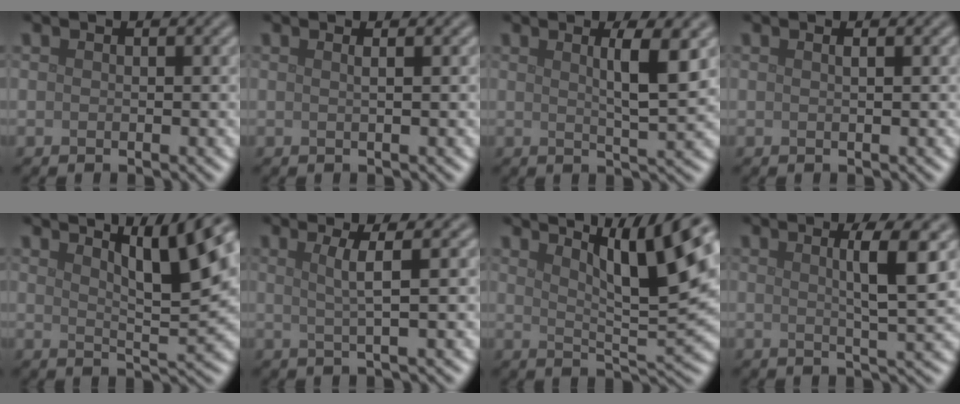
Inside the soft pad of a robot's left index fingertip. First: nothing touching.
{"total": 1.2, "force": [0.4, 0.5, 1.0], "torque": [-0.008, 0.000, -0.005]}
{"total": 4.0, "force": [1.3, 0.6, 3.7], "torque": [-0.057, -0.002, 0.020]}
{"total": 0.8, "force": [0.3, 0.3, 0.7], "torque": [-0.005, 0.002, 0.000]}
{"total": 8.6, "force": [4.7, 2.0, 6.9], "torque": [-0.075, 0.022, 0.070]}
{"total": 2.6, "force": [0.7, 0.5, 2.5], "torque": [-0.044, 0.003, 0.009]}
{"total": 10.7, "force": [5.6, 2.3, 8.9], "torque": [-0.108, 0.022, 0.085]}
{"total": 4.7, "force": [1.4, 0.7, 4.5], "torque": [-0.067, 0.001, 0.021]}